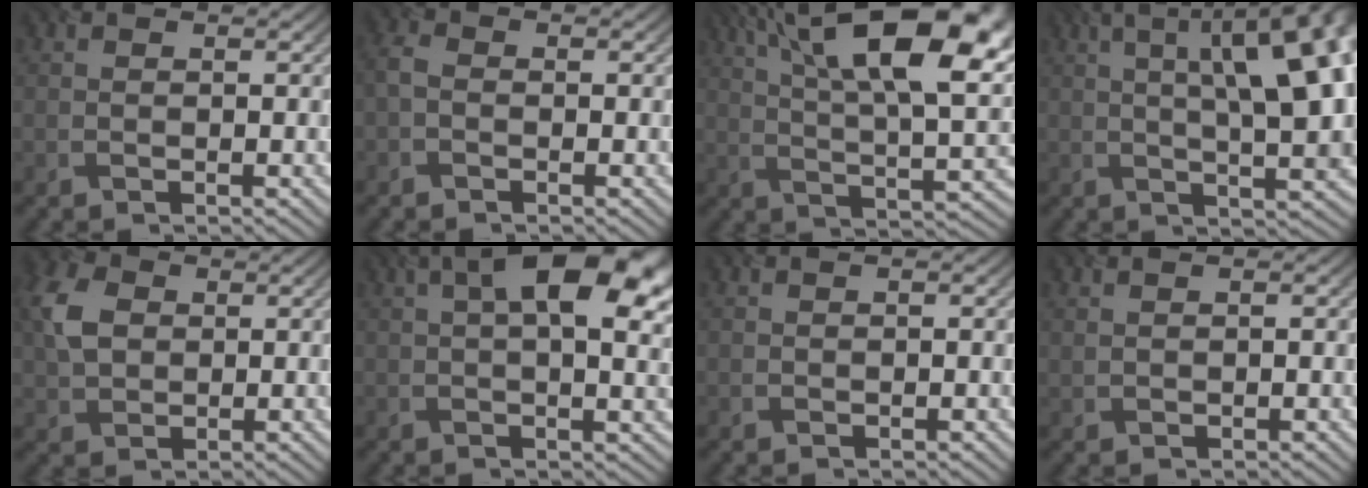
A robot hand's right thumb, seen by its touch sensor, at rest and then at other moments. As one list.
[{"total": 2.2, "force": [-0.8, 1.4, 1.5], "torque": [-0.042, 0.004, -0.027]}, {"total": 19.8, "force": [9.1, 7.4, 16.0], "torque": [-0.250, 0.045, 0.132]}, {"total": 16.7, "force": [3.7, 5.7, 15.2], "torque": [-0.187, 0.045, 0.046]}, {"total": 6.1, "force": [1.2, 4.6, 3.9], "torque": [-0.106, 0.011, 0.019]}, {"total": 14.2, "force": [4.6, 6.0, 12.0], "torque": [-0.168, 0.026, 0.052]}, {"total": 0.0}, {"total": 0.6, "force": [0.5, 0.2, 0.3], "torque": [-0.014, 0.002, 0.013]}]